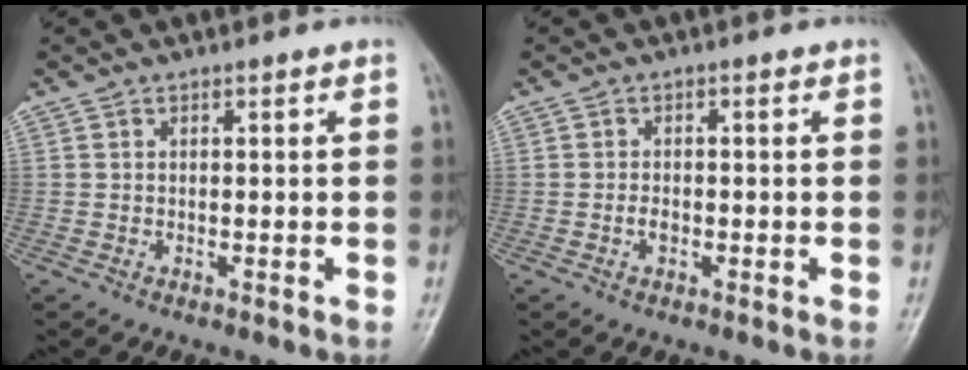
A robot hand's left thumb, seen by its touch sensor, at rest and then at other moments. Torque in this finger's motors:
{"motor_torque": [-0.13, 0.15, 0.21, 0.11, 0.01]}